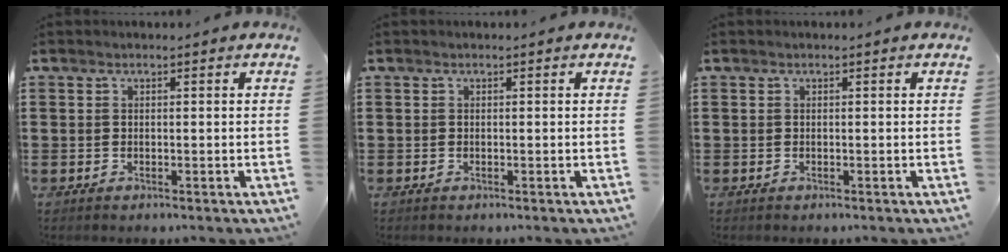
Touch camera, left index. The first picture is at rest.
{"total": 0.0}
{"total": 0.0}